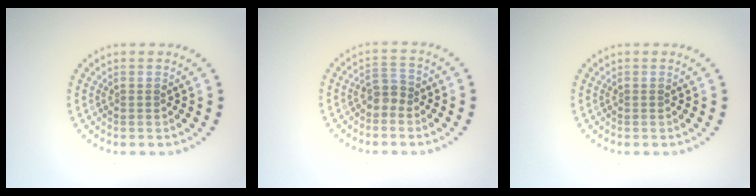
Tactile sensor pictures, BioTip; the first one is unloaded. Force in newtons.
{"total": 1.8, "press": 1.5, "slide": 0.9}
{"total": 0.0}